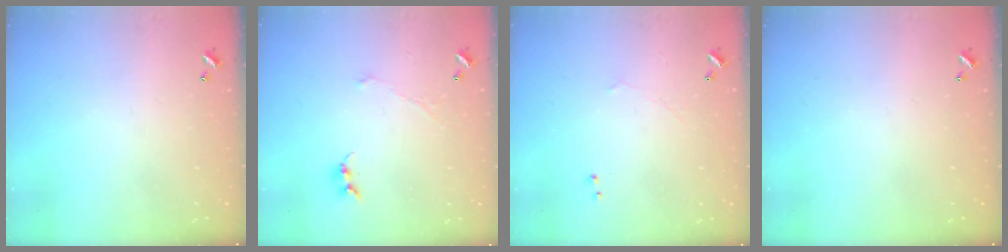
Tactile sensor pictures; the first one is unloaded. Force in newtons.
{"total": 0.0}
{"total": 0.7, "press": 0.1, "slide": 0.7}
{"total": 0.0}